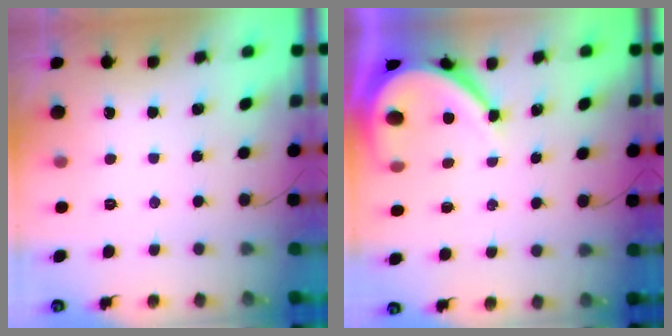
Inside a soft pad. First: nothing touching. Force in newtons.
{"total": 9.3, "press": 9.2, "slide": 1.2}